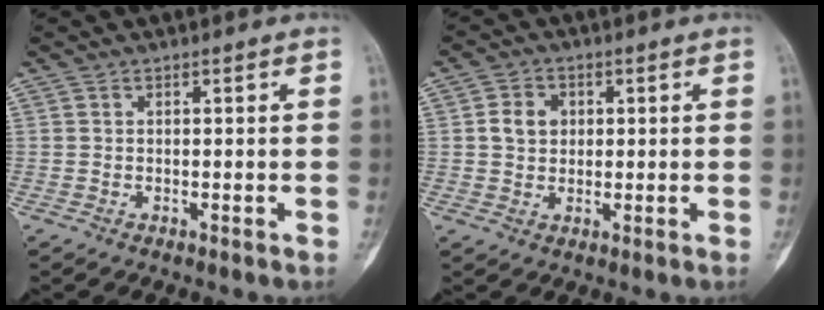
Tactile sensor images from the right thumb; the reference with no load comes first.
{"total": 4.7, "force": [0.8, 3.9, 2.5], "torque": [-0.028, 0.002, 0.012]}